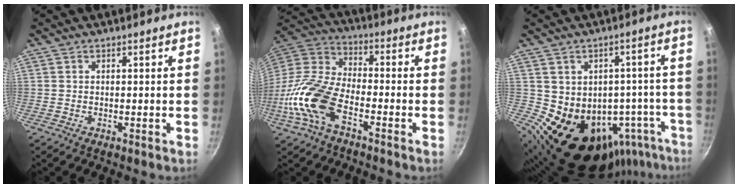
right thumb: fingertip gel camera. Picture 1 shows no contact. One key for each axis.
{"total": 16.7, "fx": -7.1, "fy": 8.4, "fz": 12.5, "tx": -0.249, "ty": 0.045, "tz": -0.158}
{"total": 17.6, "fx": -6.0, "fy": 14.0, "fz": 8.8, "tx": -0.057, "ty": 0.040, "tz": -0.046}